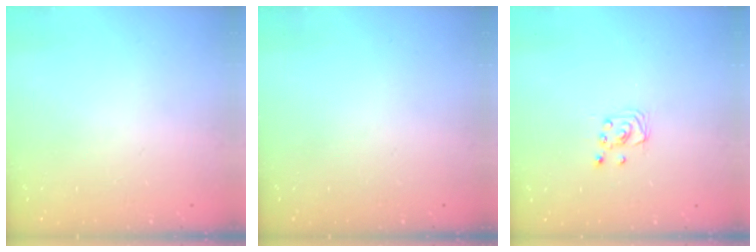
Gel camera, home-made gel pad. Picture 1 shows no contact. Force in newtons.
{"total": 0.0}
{"total": 2.3, "press": 2.2, "slide": 0.3}